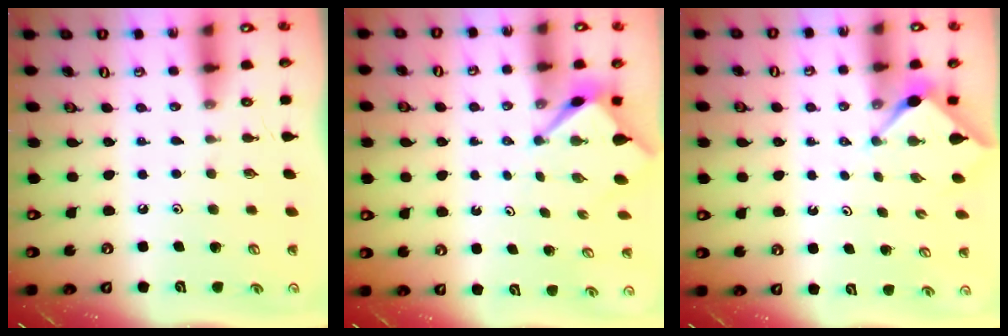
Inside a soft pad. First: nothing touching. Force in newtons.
{"total": 3.2, "press": 3.2, "slide": 0.2}
{"total": 2.9, "press": 2.9, "slide": 0.4}